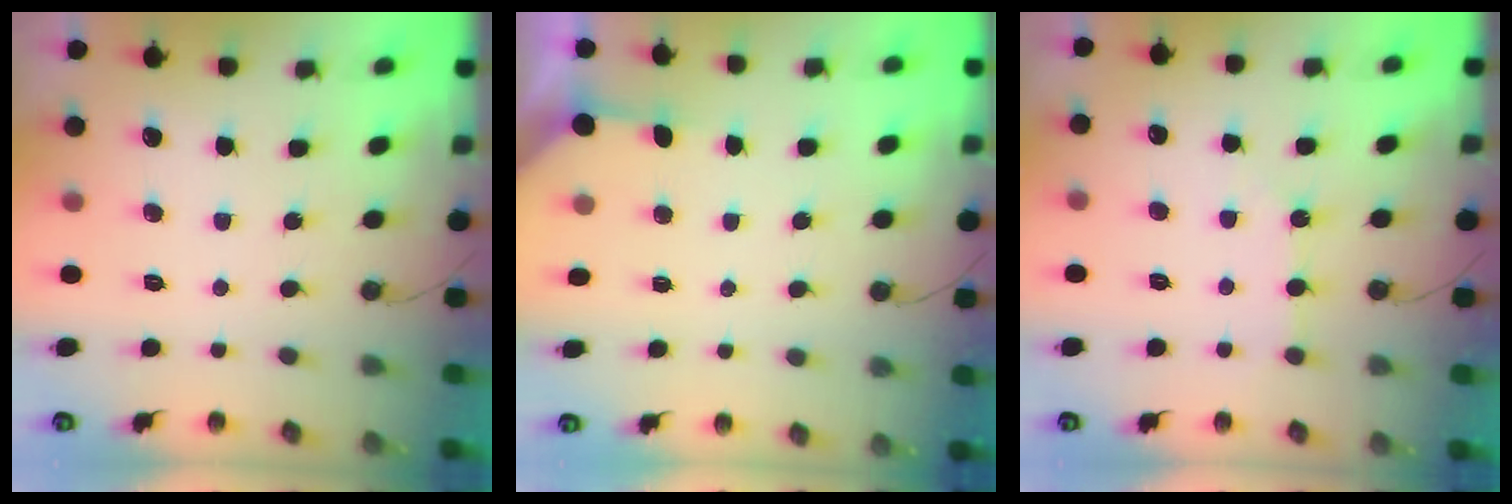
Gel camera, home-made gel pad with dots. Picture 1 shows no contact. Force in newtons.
{"total": 2.2, "press": 2.2, "slide": 0.3}
{"total": 2.4, "press": 2.4, "slide": 0.4}